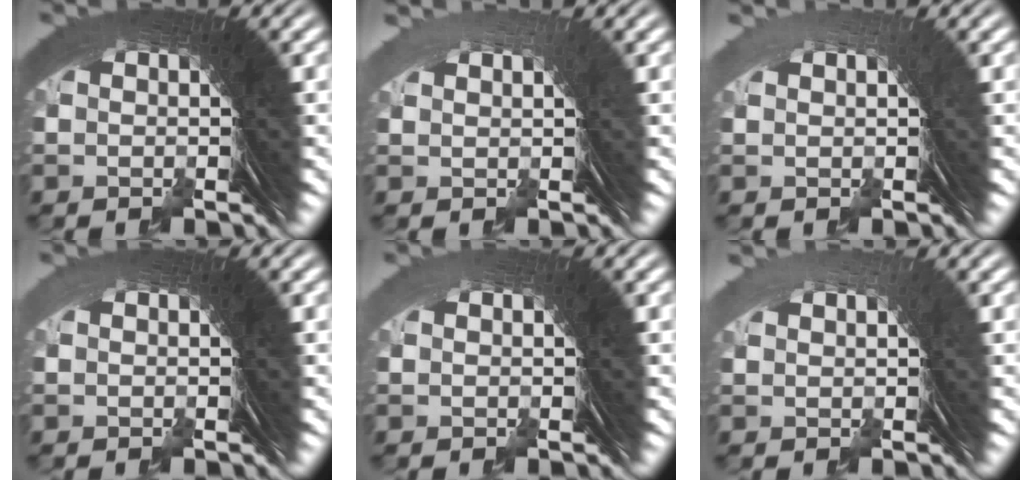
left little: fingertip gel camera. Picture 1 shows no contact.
{"total": 1.4, "force": [0.6, -0.9, -0.8], "torque": [0.028, 0.006, 0.012]}
{"total": 1.3, "force": [-0.1, -0.9, -1.0], "torque": [0.028, 0.007, -0.001]}
{"total": 1.0, "force": [-0.4, -0.6, -0.7], "torque": [0.017, 0.001, -0.004]}
{"total": 1.5, "force": [-0.5, -0.8, -1.2], "torque": [0.028, 0.002, -0.005]}
{"total": 1.3, "force": [0.2, -0.9, -0.9], "torque": [0.029, 0.008, 0.004]}